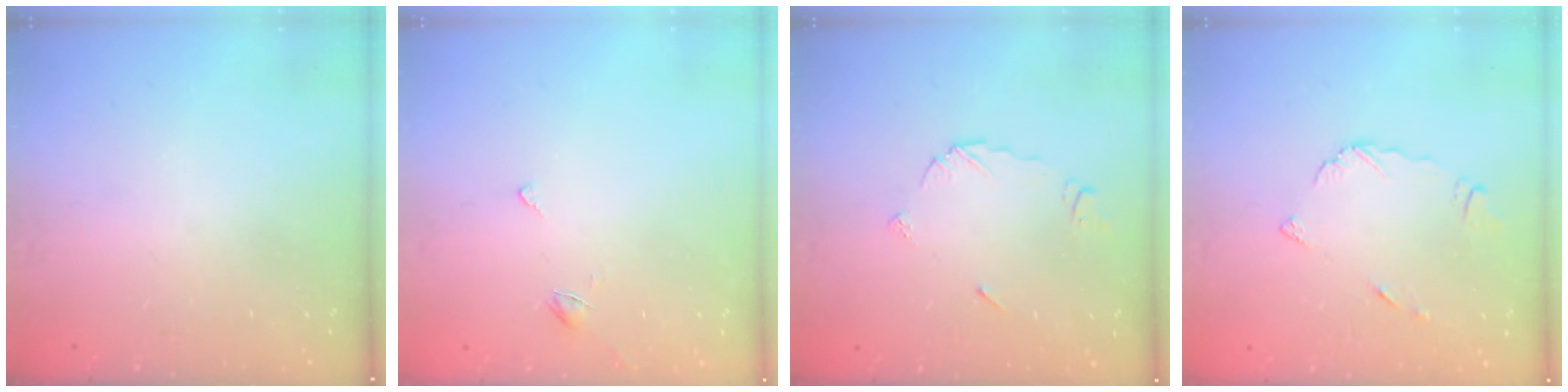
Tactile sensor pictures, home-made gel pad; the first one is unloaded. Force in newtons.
{"total": 3.2, "press": 3.1, "slide": 0.5}
{"total": 5.9, "press": 5.9, "slide": 0.3}
{"total": 5.3, "press": 5.2, "slide": 0.6}